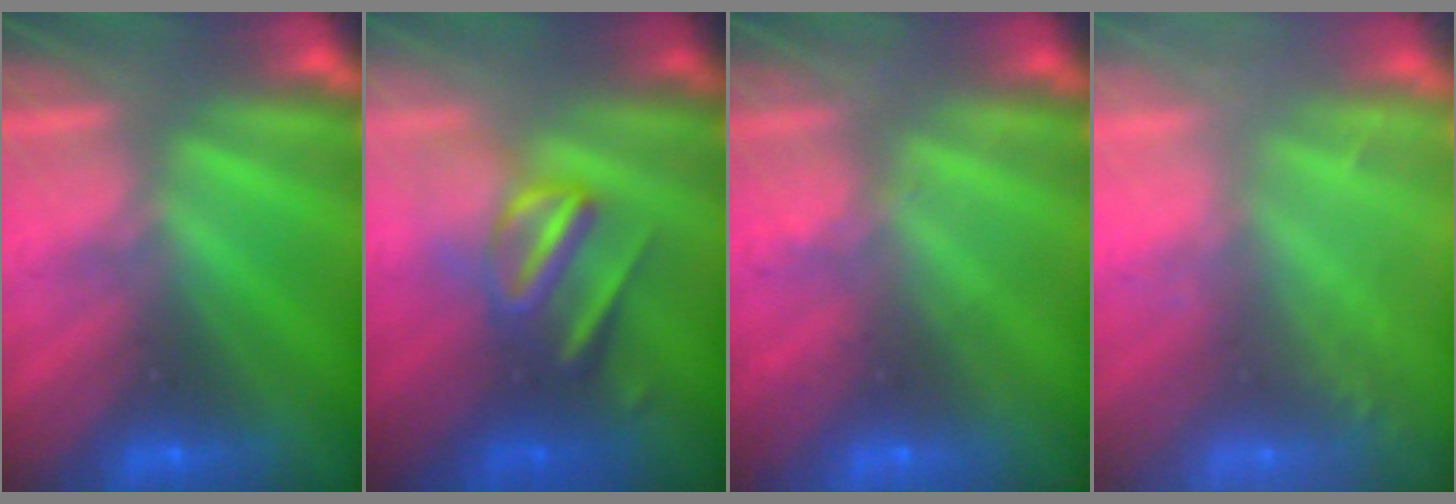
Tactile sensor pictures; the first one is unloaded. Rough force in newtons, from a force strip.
{"total": 2.9}
{"total": 2.0}
{"total": 1.6}